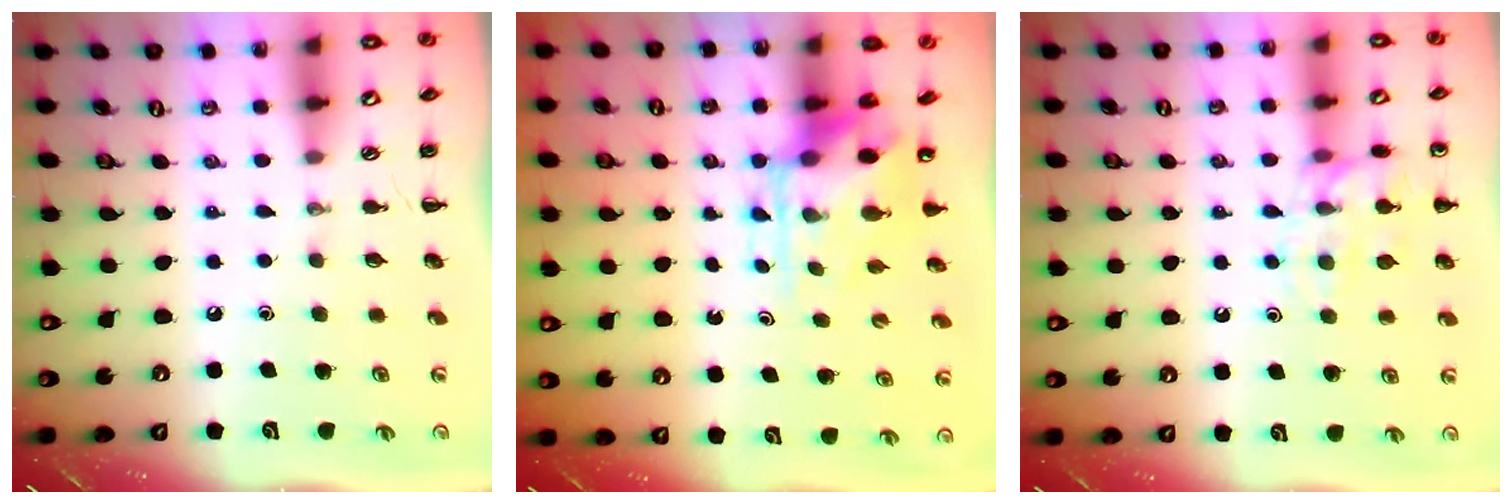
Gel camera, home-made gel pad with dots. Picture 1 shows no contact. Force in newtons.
{"total": 6.2, "press": 6.1, "slide": 1.4}
{"total": 13.9, "press": 13.8, "slide": 1.1}